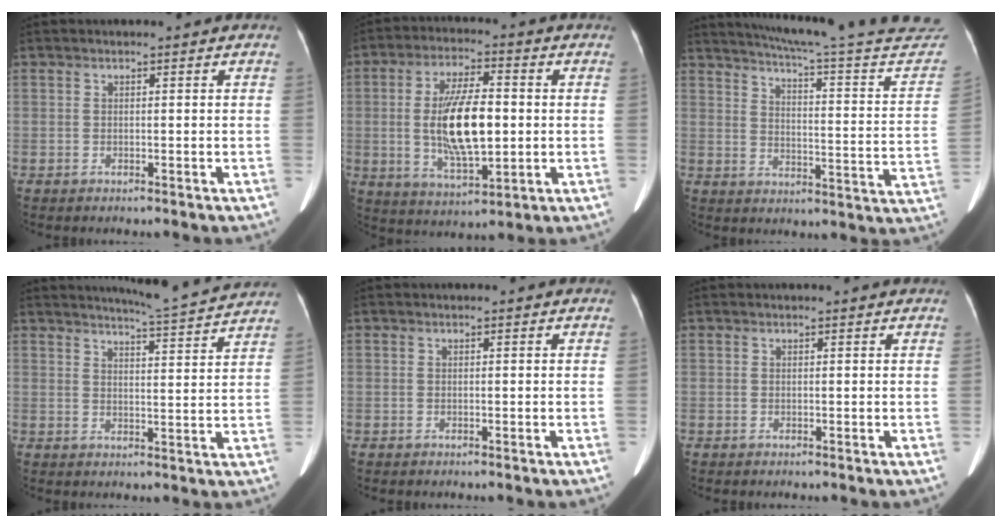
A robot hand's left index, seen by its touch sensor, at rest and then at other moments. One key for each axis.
{"total": 12.6, "fx": -0.3, "fy": 3.9, "fz": 11.9, "tx": -0.233, "ty": 0.000, "tz": -0.003}
{"total": 28.8, "fx": 26.7, "fy": 0.9, "fz": 10.7, "tx": -0.161, "ty": -0.109, "tz": 0.314}
{"total": 9.9, "fx": 9.5, "fy": -1.1, "fz": 2.6, "tx": -0.055, "ty": -0.008, "tz": 0.122}
{"total": 0.0}
{"total": 1.0, "fx": 1.0, "fy": 0.0, "fz": 0.2, "tx": -0.008, "ty": 0.005, "tz": 0.011}